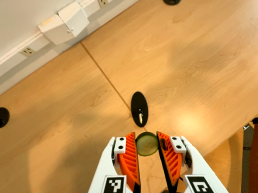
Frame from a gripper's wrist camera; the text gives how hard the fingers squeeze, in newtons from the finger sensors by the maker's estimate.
{"total": 7.5, "left": 7.5, "right": 7.6}